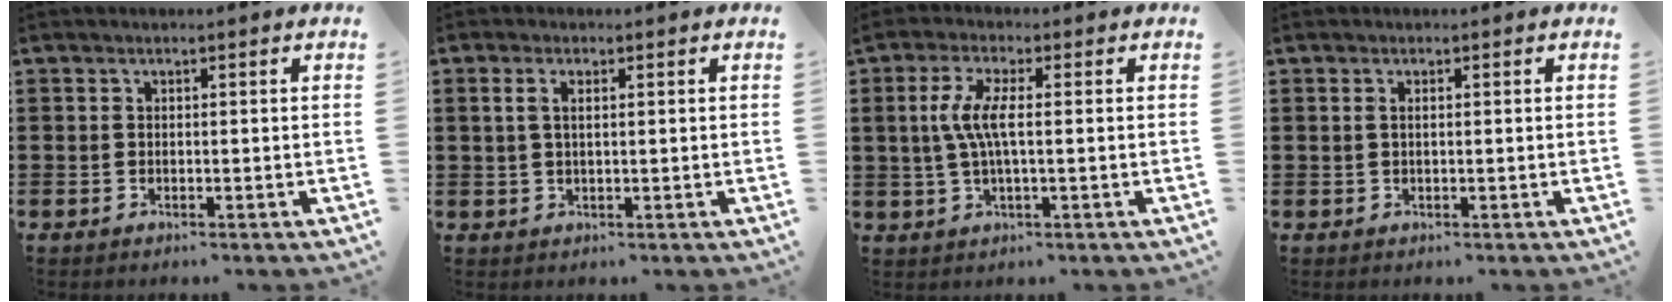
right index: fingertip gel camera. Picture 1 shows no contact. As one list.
[{"total": 2.0, "force": [0.6, 0.8, 1.7], "torque": [-0.036, 0.006, 0.008]}, {"total": 5.7, "force": [0.1, 1.2, 5.5], "torque": [-0.123, -0.006, -0.009]}, {"total": 0.8, "force": [0.2, 0.2, 0.7], "torque": [-0.015, 0.000, 0.003]}]